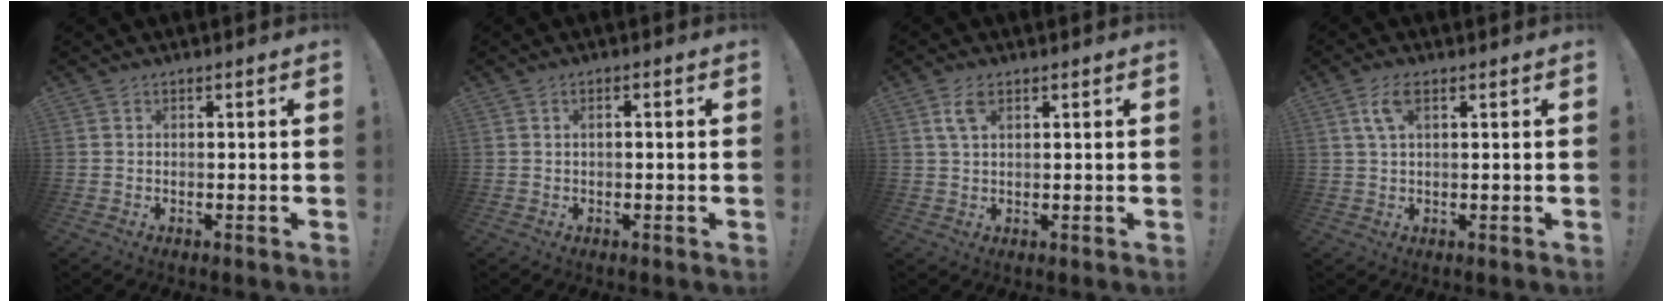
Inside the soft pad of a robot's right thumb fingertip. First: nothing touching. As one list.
[{"total": 1.2, "force": [-0.2, 0.2, 1.2], "torque": [-0.025, 0.003, -0.004]}, {"total": 4.5, "force": [2.2, 2.3, 3.2], "torque": [-0.054, -0.004, 0.039]}, {"total": 5.2, "force": [2.1, 2.3, 4.1], "torque": [-0.079, 0.004, 0.037]}]